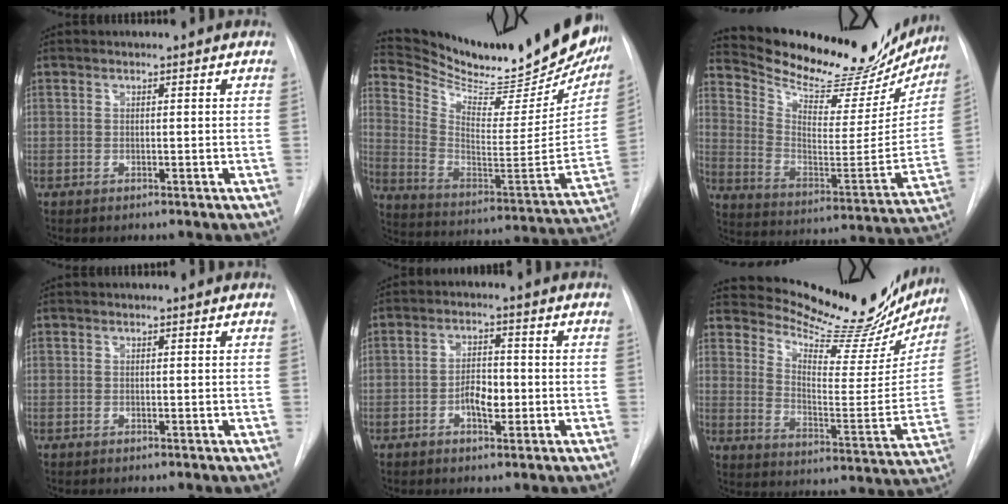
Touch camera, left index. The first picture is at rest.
{"total": 28.9, "force": [25.8, 4.6, 12.2], "torque": [-0.201, -0.097, 0.357]}
{"total": 26.4, "force": [23.6, 7.0, 9.7], "torque": [-0.152, -0.062, 0.323]}
{"total": 0.0}
{"total": 4.3, "force": [-1.6, 2.0, 3.4], "torque": [-0.060, 0.000, -0.027]}
{"total": 23.1, "force": [21.2, 5.3, 7.5], "torque": [-0.106, -0.079, 0.272]}